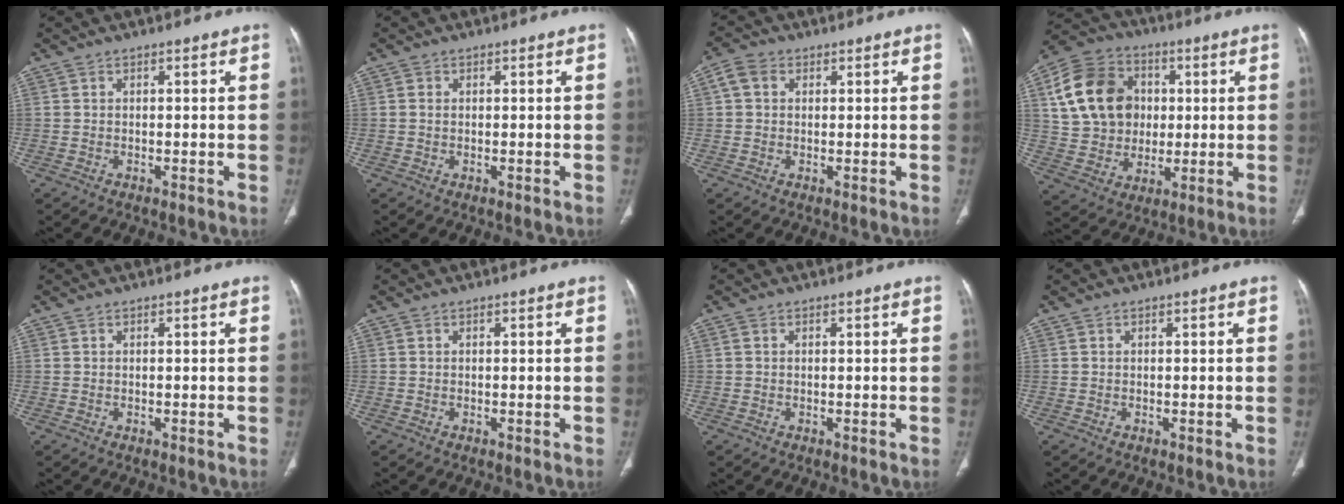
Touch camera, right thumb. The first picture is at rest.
{"total": 0.8, "force": [0.1, 0.6, 0.5], "torque": [-0.010, 0.001, 0.003]}
{"total": 3.7, "force": [1.0, 3.0, 2.0], "torque": [-0.035, 0.011, 0.019]}
{"total": 17.5, "force": [3.6, 14.2, 9.5], "torque": [-0.153, 0.014, 0.068]}
{"total": 0.0}
{"total": 0.0}
{"total": 0.6, "force": [0.2, 0.4, 0.4], "torque": [-0.009, 0.002, 0.004]}
{"total": 0.0}